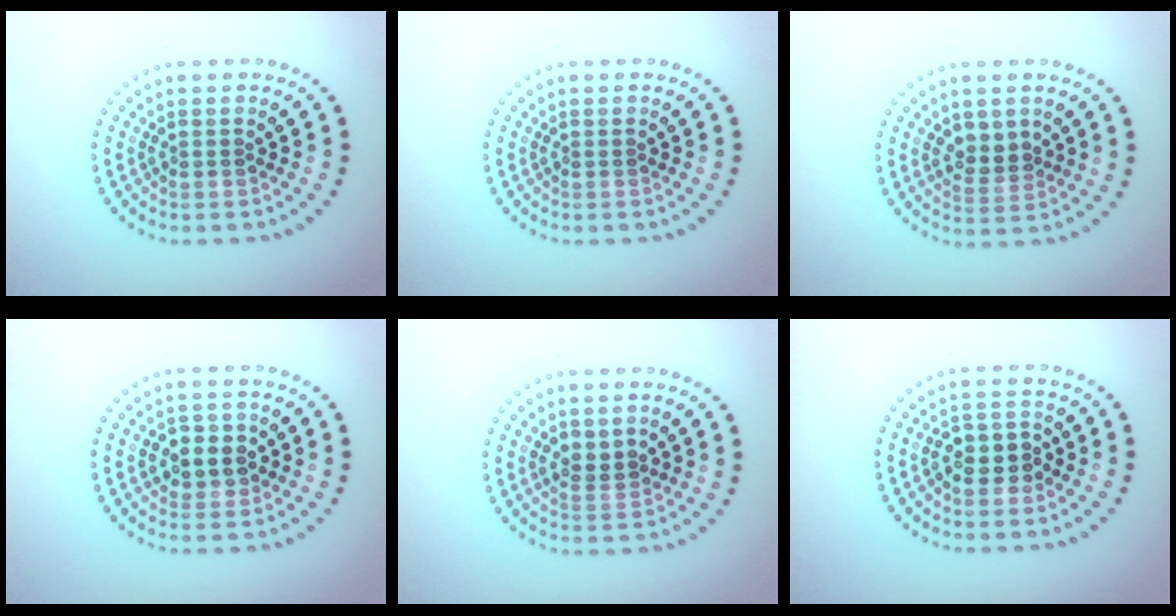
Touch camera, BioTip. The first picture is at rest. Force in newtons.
{"total": 0.0}
{"total": 2.6, "press": 2.5, "slide": 0.7}
{"total": 2.8, "press": 2.7, "slide": 0.8}
{"total": 1.9, "press": 1.8, "slide": 0.7}
{"total": 2.8, "press": 2.7, "slide": 0.9}